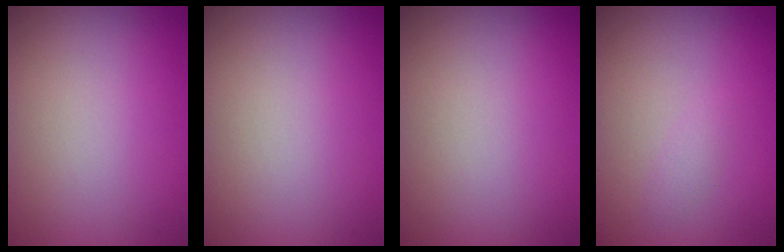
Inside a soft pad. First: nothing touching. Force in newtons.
{"total": 0.0}
{"total": 0.0}
{"total": 0.7, "press": 0.7, "slide": 0.0}